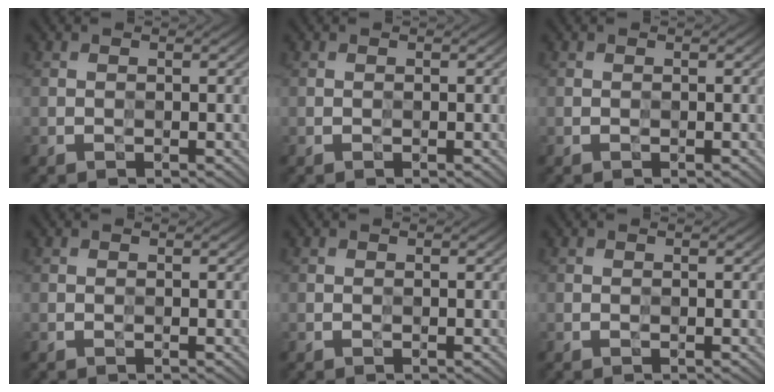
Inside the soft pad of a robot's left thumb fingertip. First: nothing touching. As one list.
[{"total": 0.0}, {"total": 0.0}, {"total": 0.0}, {"total": 0.0}, {"total": 0.0}]